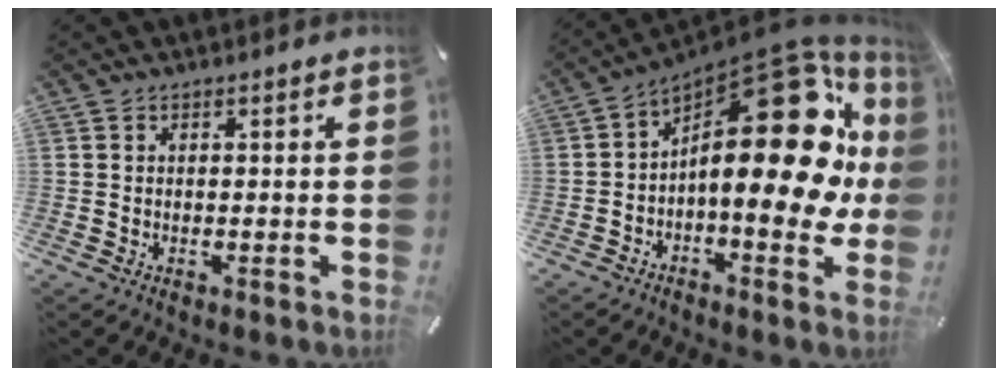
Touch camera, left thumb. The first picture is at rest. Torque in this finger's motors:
{"motor_torque": [1.83, 3.17, 2.77, 0.00, 0.79]}